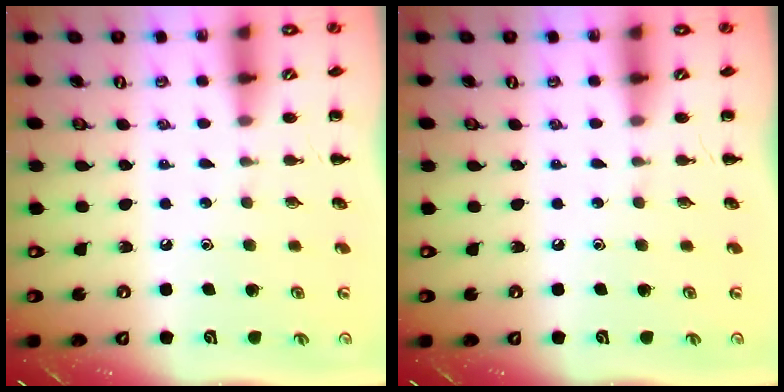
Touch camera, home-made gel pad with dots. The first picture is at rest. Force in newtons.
{"total": 0.0}